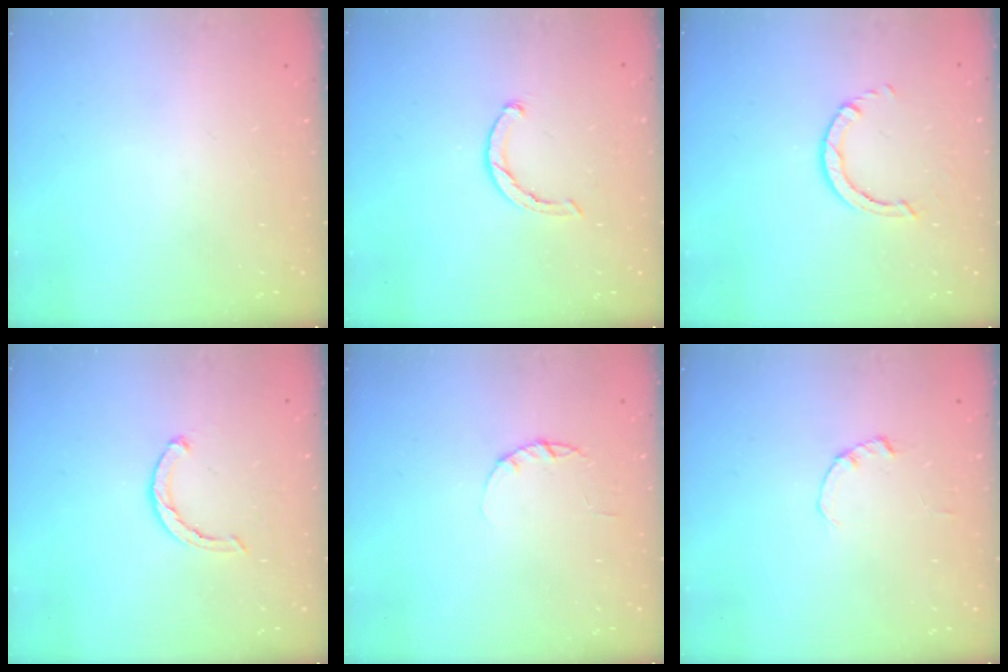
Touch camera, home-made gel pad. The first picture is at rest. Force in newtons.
{"total": 2.3, "press": 2.3, "slide": 0.4}
{"total": 3.4, "press": 3.4, "slide": 0.5}
{"total": 2.7, "press": 2.7, "slide": 0.4}
{"total": 2.2, "press": 2.2, "slide": 0.4}
{"total": 0.0}